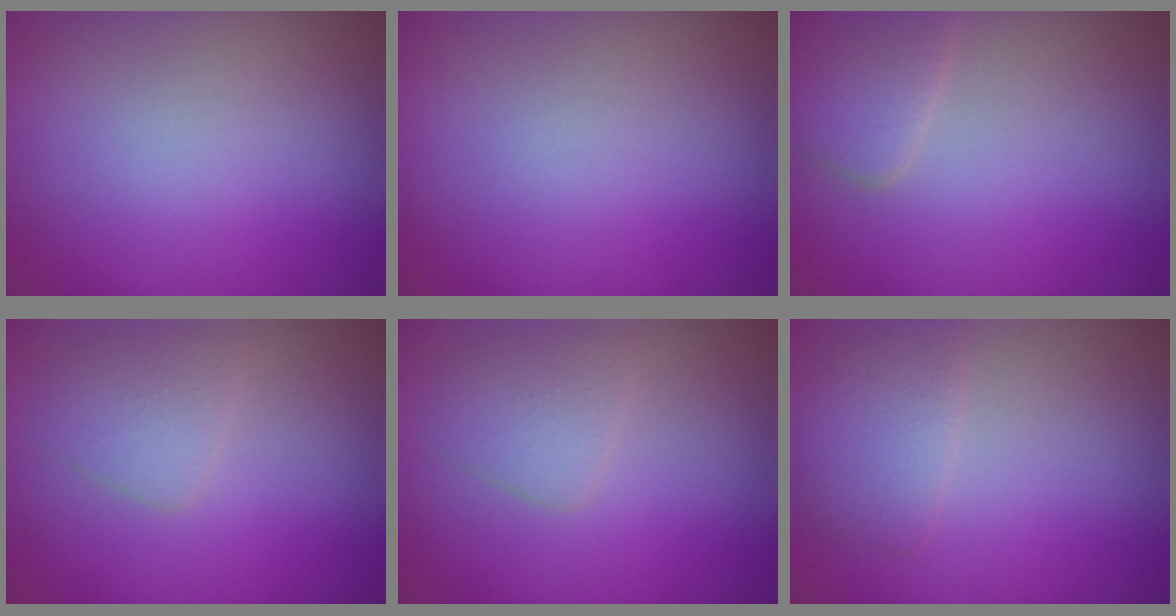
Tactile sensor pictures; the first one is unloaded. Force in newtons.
{"total": 0.0}
{"total": 2.6, "press": 2.6, "slide": 0.1}
{"total": 1.9, "press": 1.9, "slide": 0.0}
{"total": 1.9, "press": 1.9, "slide": 0.0}
{"total": 2.3, "press": 2.3, "slide": 0.0}